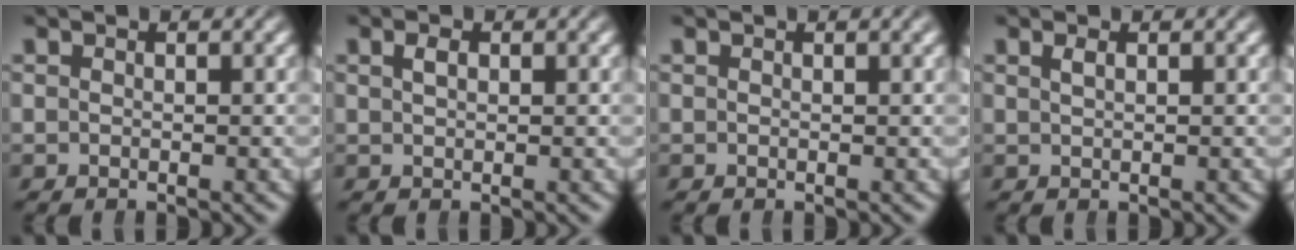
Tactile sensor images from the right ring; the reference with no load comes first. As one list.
[{"total": 1.0, "force": [0.5, 0.4, 0.8], "torque": [-0.008, 0.008, 0.008]}, {"total": 0.0}, {"total": 0.8, "force": [0.5, -0.2, 0.6], "torque": [-0.007, 0.008, 0.009]}]